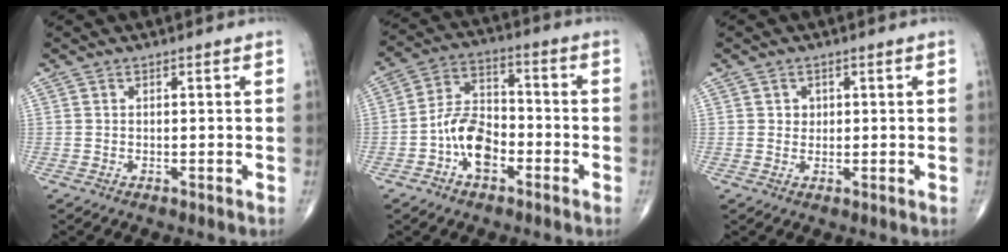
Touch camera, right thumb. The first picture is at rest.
{"total": 10.0, "force": [-3.8, 6.0, 7.0], "torque": [-0.114, 0.038, -0.077]}
{"total": 1.7, "force": [0.4, 1.5, 0.5], "torque": [0.002, 0.000, 0.006]}